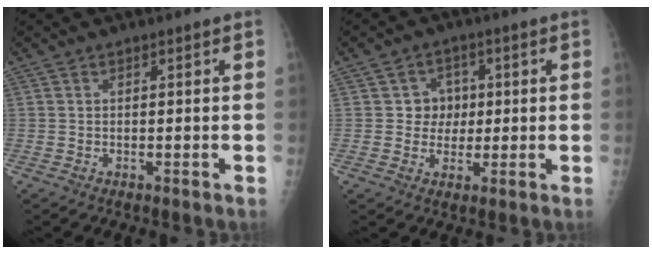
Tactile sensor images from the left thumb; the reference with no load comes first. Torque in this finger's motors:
{"motor_torque": [-0.01, -0.01, 0.11, 0.00, 0.01]}